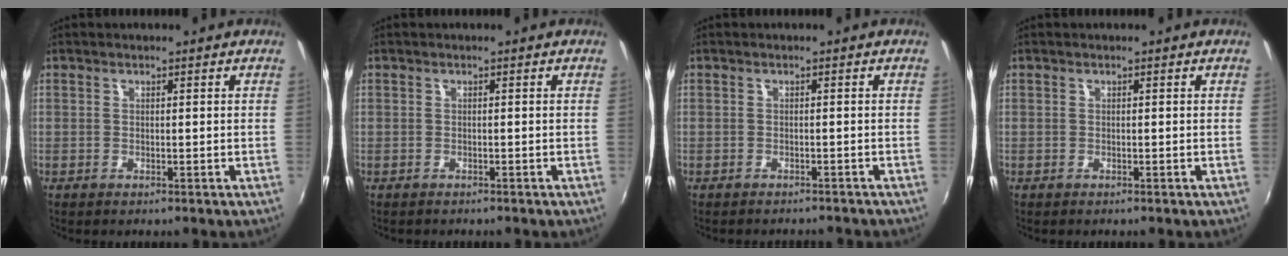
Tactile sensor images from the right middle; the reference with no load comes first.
{"total": 0.8, "force": [-0.6, 0.4, 0.0], "torque": [-0.004, -0.001, -0.011]}
{"total": 4.0, "force": [-3.7, 1.1, 1.2], "torque": [-0.027, -0.011, -0.050]}
{"total": 0.0}